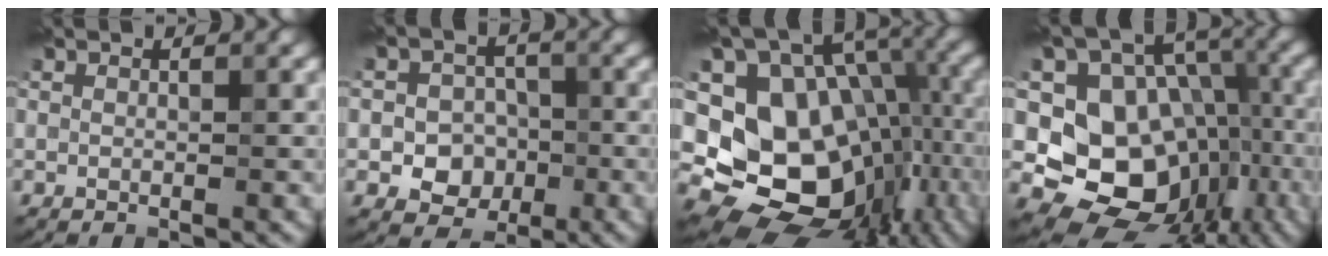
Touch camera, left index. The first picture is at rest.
{"total": 4.5, "force": [-1.5, 3.6, 2.3], "torque": [-0.020, -0.004, -0.036]}
{"total": 15.2, "force": [-2.9, 11.4, 9.5], "torque": [-0.167, -0.007, -0.033]}
{"total": 11.0, "force": [-2.1, 9.0, 5.9], "torque": [-0.088, -0.015, -0.042]}